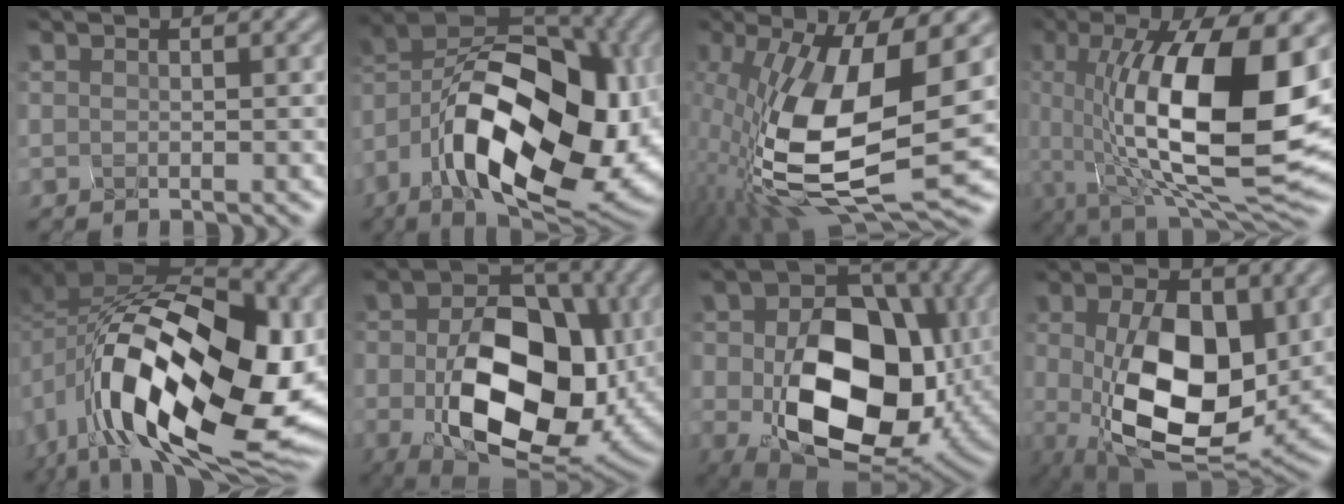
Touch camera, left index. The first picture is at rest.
{"total": 17.8, "force": [-5.6, 10.2, 13.5], "torque": [-0.232, 0.004, -0.083]}
{"total": 13.7, "force": [0.0, 5.8, 12.4], "torque": [-0.269, -0.027, 0.013]}
{"total": 14.4, "force": [0.6, 5.6, 13.2], "torque": [-0.229, -0.011, 0.021]}
{"total": 17.5, "force": [-3.4, 11.2, 13.0], "torque": [-0.256, -0.024, -0.032]}
{"total": 13.6, "force": [-2.4, 9.3, 9.7], "torque": [-0.160, -0.026, -0.028]}
{"total": 15.1, "force": [-2.0, 11.1, 10.1], "torque": [-0.165, -0.039, -0.011]}
{"total": 11.2, "force": [-0.5, 6.8, 8.9], "torque": [-0.172, -0.020, 0.016]}